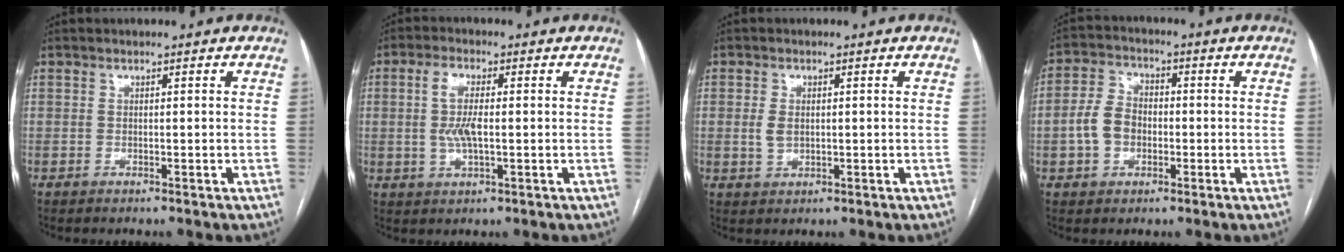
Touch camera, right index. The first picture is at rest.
{"total": 5.2, "force": [0.1, 1.6, 5.0], "torque": [-0.107, 0.002, 0.002]}
{"total": 2.6, "force": [0.1, 1.7, 2.0], "torque": [-0.041, 0.001, 0.007]}
{"total": 6.4, "force": [-1.2, 4.8, 4.1], "torque": [-0.096, 0.022, -0.023]}